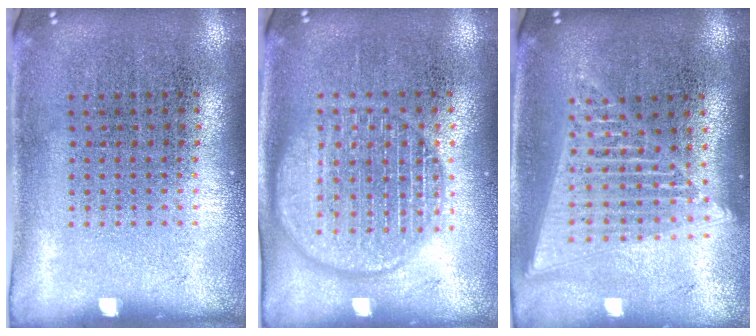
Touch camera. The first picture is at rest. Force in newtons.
{"total": 2.9, "press": 2.9, "slide": 0.4}
{"total": 1.9, "press": 1.6, "slide": 1.0}